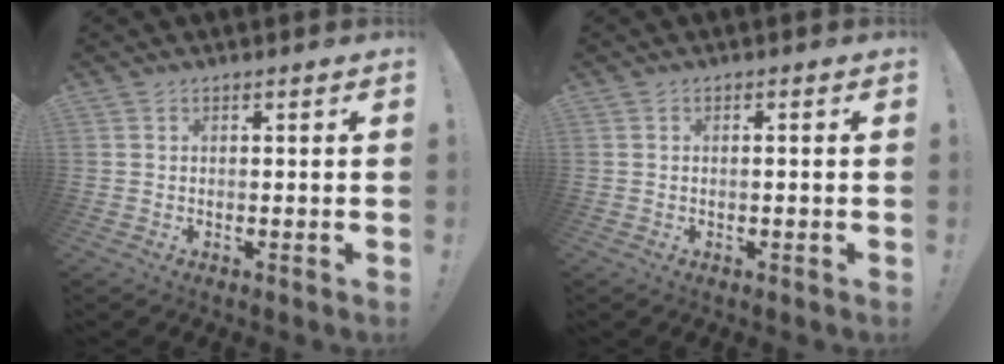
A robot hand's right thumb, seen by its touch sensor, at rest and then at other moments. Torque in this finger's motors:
{"motor_torque": [-0.06, -0.32, -0.11, 0.07, 0.06]}